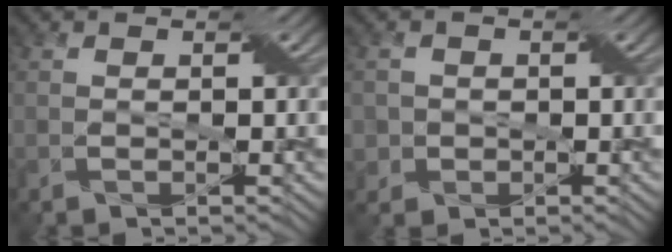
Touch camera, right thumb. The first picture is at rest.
{"total": 2.6, "force": [-0.4, 2.6, 0.3], "torque": [-0.004, 0.005, -0.017]}